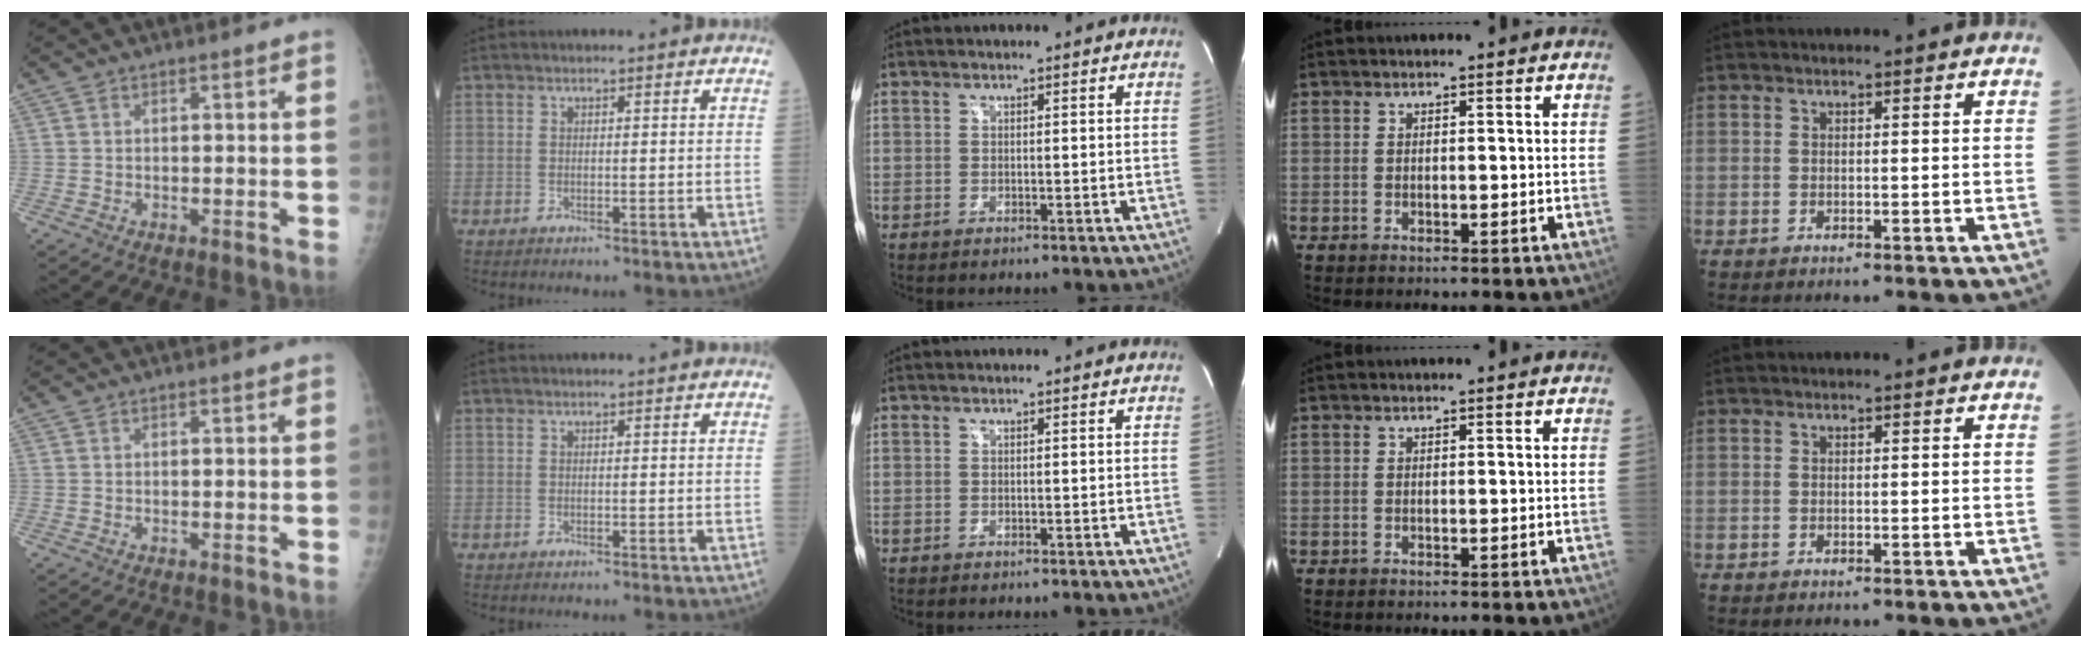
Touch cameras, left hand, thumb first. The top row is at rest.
{}